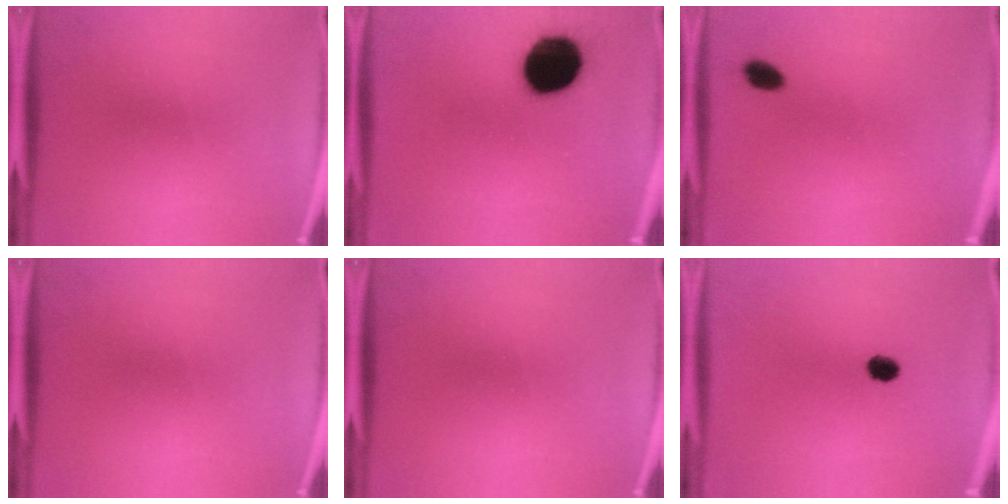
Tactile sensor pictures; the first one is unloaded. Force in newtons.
{"total": 19.3}
{"total": 2.9}
{"total": 0.0}
{"total": 0.0}
{"total": 3.1}